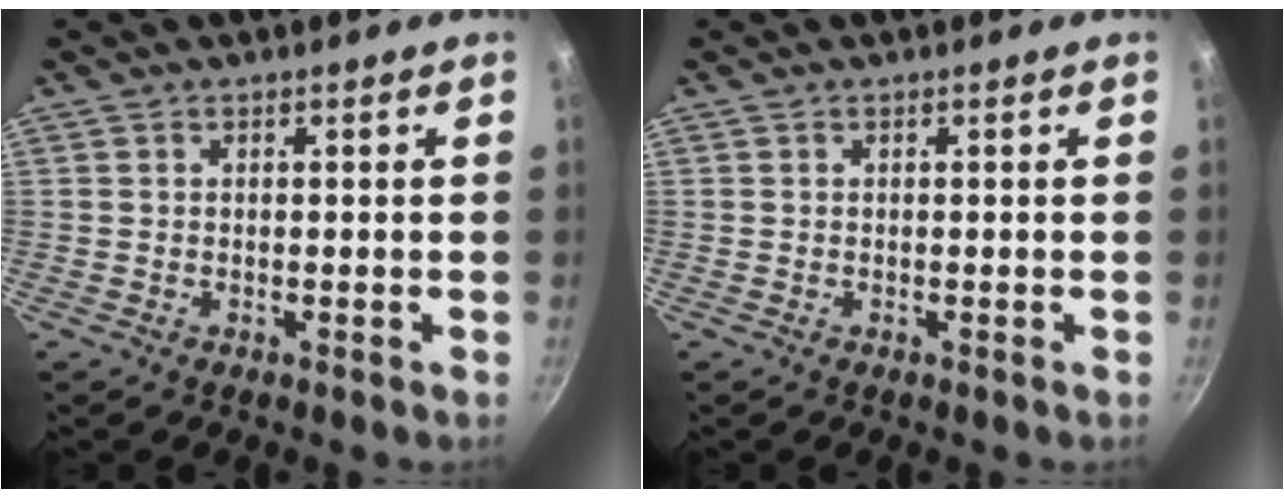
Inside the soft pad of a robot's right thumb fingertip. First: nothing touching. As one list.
[{"total": 0.0}]